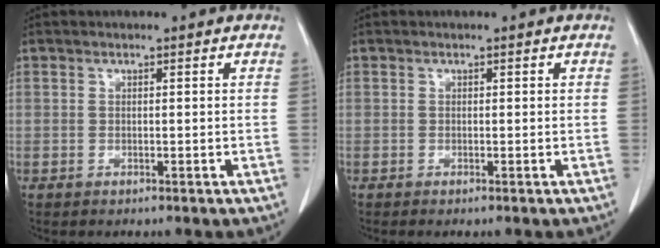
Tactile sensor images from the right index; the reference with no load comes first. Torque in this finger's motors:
{"motor_torque": [0.02, -0.07, -0.01, 0.01]}